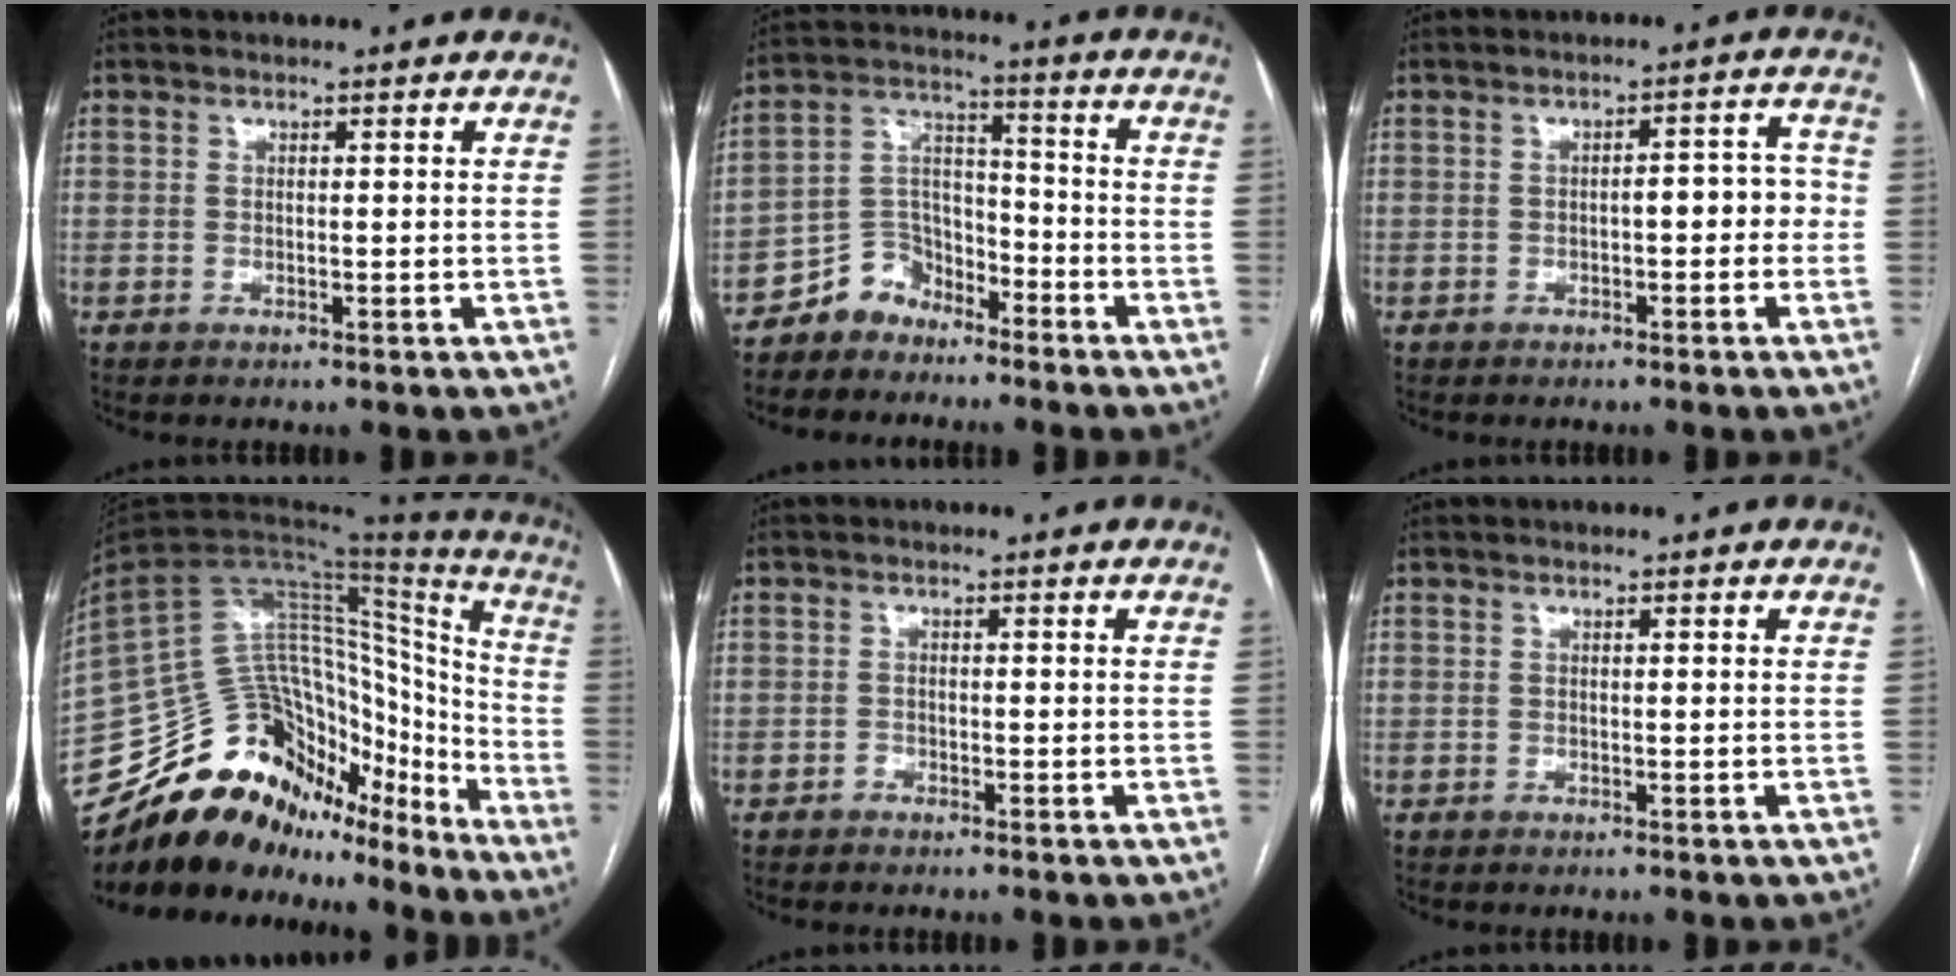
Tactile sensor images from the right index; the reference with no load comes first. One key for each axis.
{"total": 7.3, "fx": -5.7, "fy": 4.5, "fz": 0.9, "tx": -0.010, "ty": 0.031, "tz": -0.109}
{"total": 4.5, "fx": -0.9, "fy": 1.7, "fz": 4.1, "tx": -0.048, "ty": 0.028, "tz": -0.010}
{"total": 28.7, "fx": -23.4, "fy": 12.4, "fz": 11.1, "tx": -0.204, "ty": 0.036, "tz": -0.357}
{"total": 0.9, "fx": -0.7, "fy": 0.5, "fz": 0.1, "tx": 0.001, "ty": 0.003, "tz": -0.016}
{"total": 0.0}